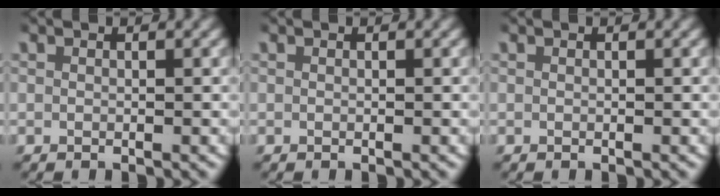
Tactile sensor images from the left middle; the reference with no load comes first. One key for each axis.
{"total": 0.0}
{"total": 0.0}